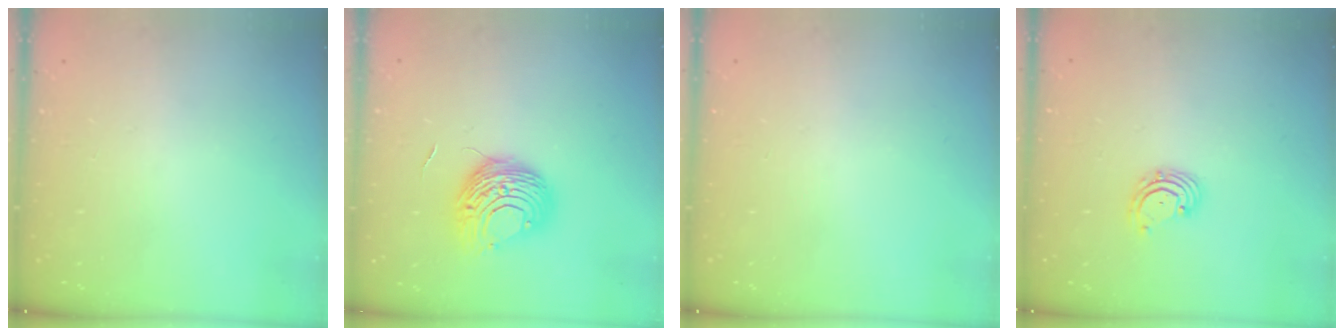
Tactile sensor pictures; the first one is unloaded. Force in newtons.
{"total": 10.4, "press": 10.4, "slide": 0.5}
{"total": 0.0}
{"total": 2.7, "press": 2.7, "slide": 0.6}